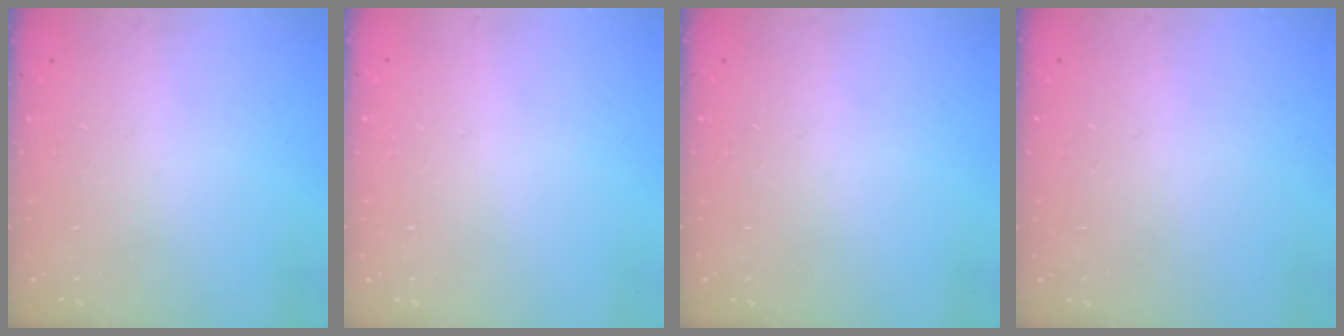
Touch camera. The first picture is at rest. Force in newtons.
{"total": 1.0, "press": 0.8, "slide": 0.6}
{"total": 0.0}
{"total": 1.1, "press": 0.9, "slide": 0.6}